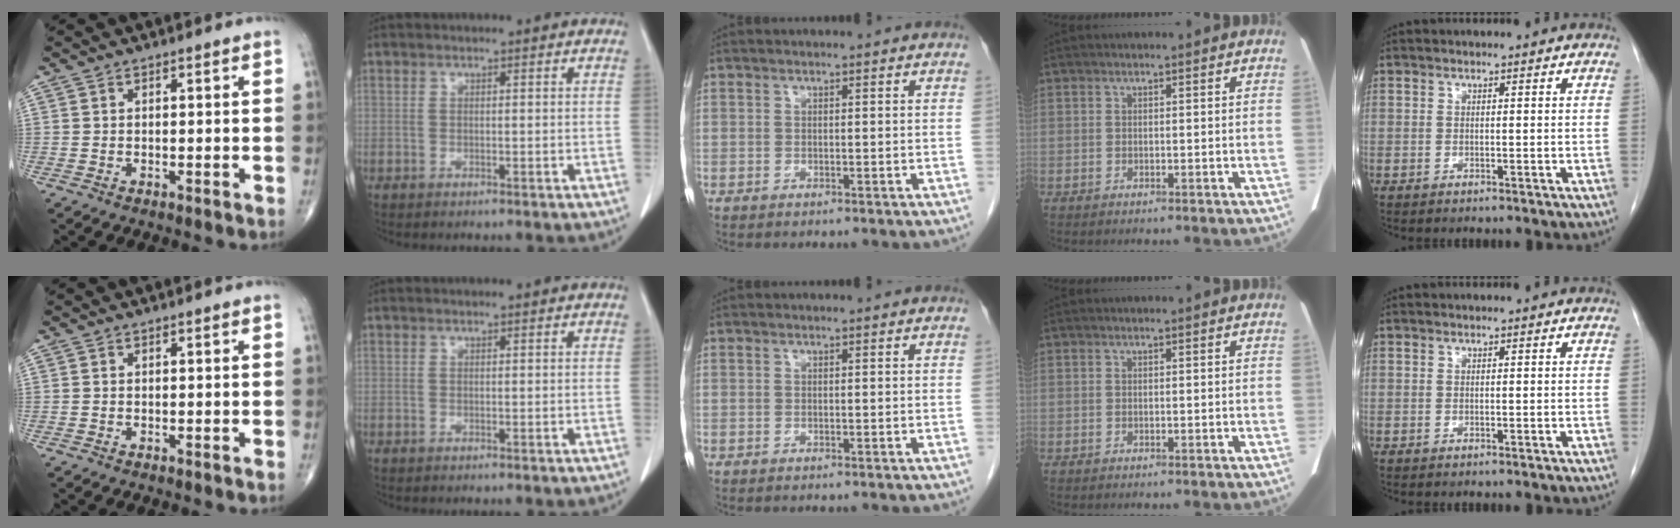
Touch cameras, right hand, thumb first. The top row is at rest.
{}